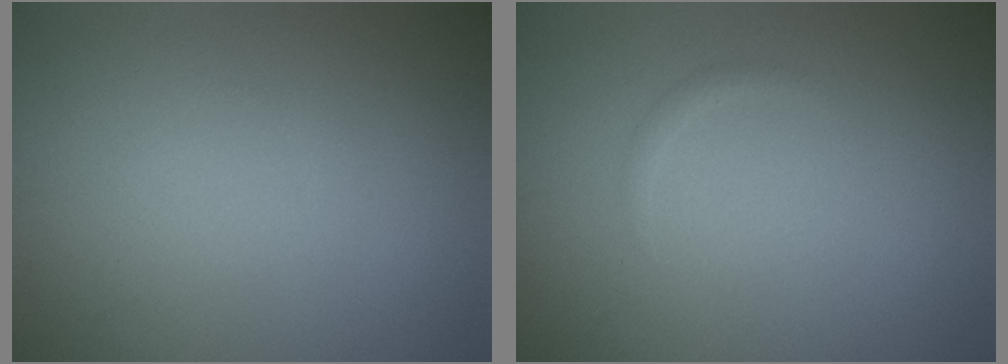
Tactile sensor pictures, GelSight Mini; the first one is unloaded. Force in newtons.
{"total": 0.7, "press": 0.7, "slide": 0.0}